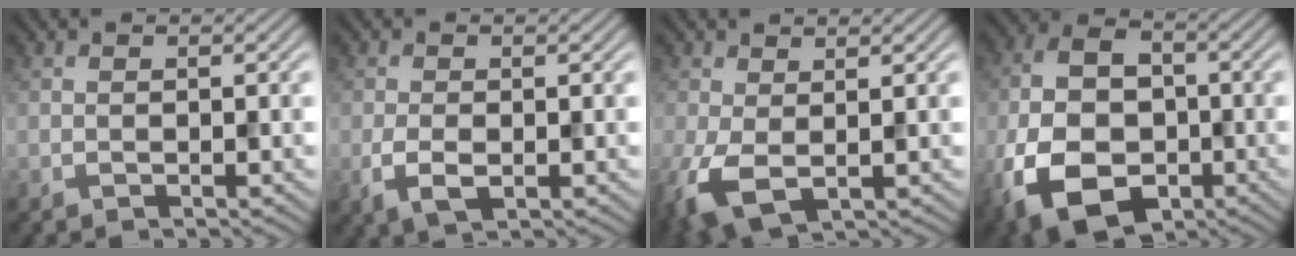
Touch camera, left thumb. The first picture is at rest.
{"total": 3.2, "force": [-0.9, 1.7, 2.5], "torque": [-0.062, -0.011, -0.015]}
{"total": 5.2, "force": [-0.9, 3.0, 4.2], "torque": [-0.113, -0.008, -0.021]}
{"total": 13.9, "force": [-5.0, 9.4, 8.9], "torque": [-0.196, -0.026, -0.096]}